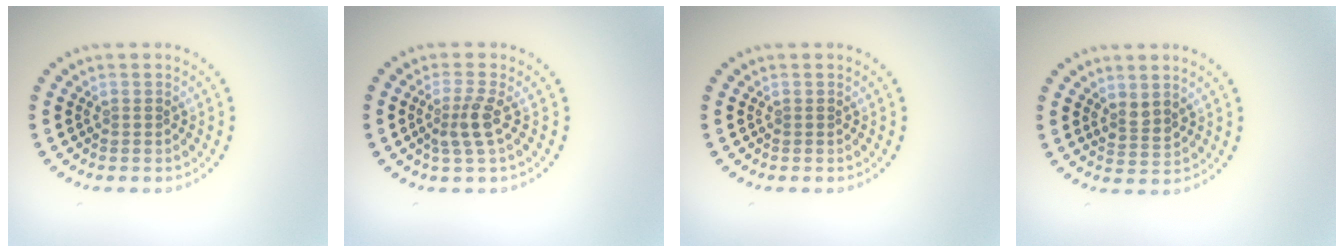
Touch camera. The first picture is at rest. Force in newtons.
{"total": 2.3, "press": 1.8, "slide": 1.4}
{"total": 0.0}
{"total": 1.6, "press": 1.3, "slide": 1.0}